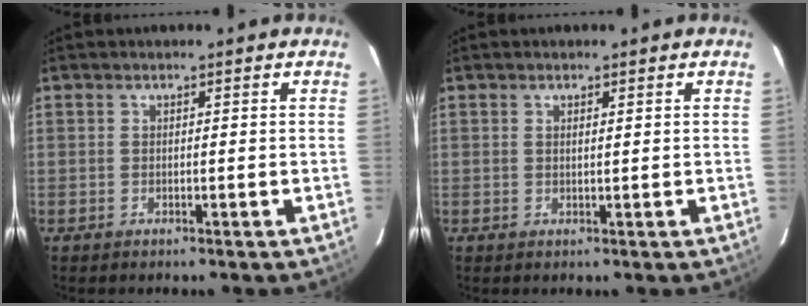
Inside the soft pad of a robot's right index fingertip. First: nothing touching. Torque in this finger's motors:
{"motor_torque": [-0.13, 0.12, -0.05, -0.01]}